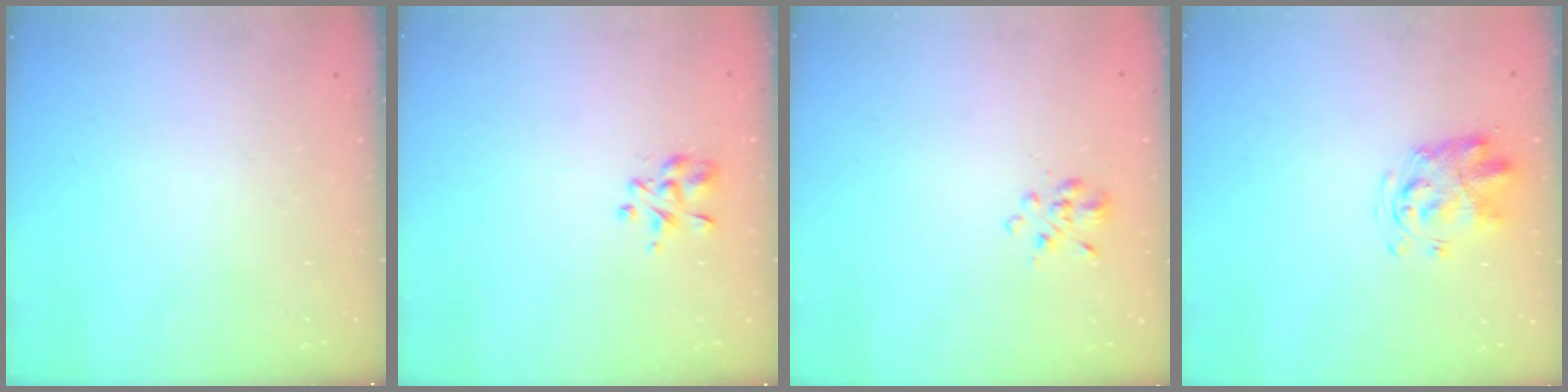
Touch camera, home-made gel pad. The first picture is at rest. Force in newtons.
{"total": 2.9, "press": 2.7, "slide": 1.0}
{"total": 2.8, "press": 2.6, "slide": 1.2}
{"total": 3.3, "press": 3.2, "slide": 0.8}